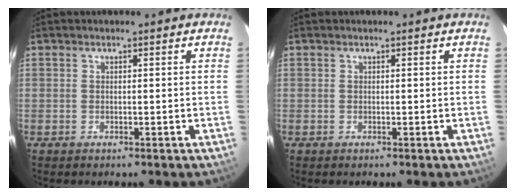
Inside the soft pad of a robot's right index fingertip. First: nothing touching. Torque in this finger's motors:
{"motor_torque": [0.18, 0.06, -0.03, 0.01]}